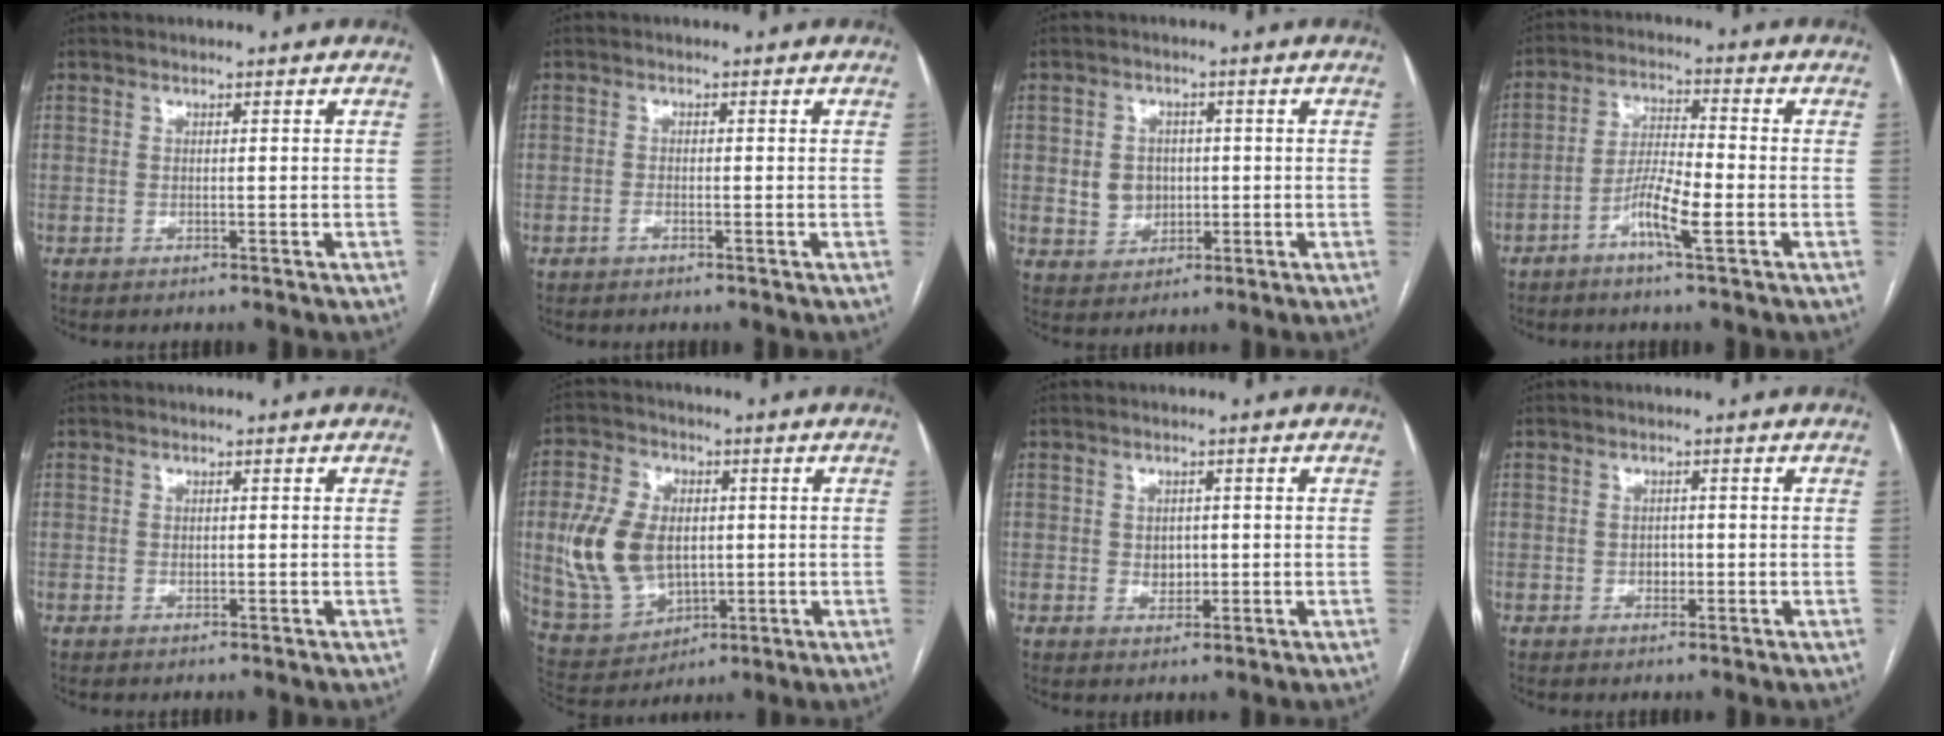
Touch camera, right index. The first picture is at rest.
{"total": 1.0, "force": [-0.5, 0.4, 0.7], "torque": [-0.015, 0.001, -0.009]}
{"total": 5.1, "force": [0.2, 4.6, 2.2], "torque": [-0.035, 0.011, 0.012]}
{"total": 7.0, "force": [-3.2, 0.7, 6.2], "torque": [-0.122, 0.003, -0.061]}
{"total": 0.6, "force": [0.0, 0.4, 0.4], "torque": [-0.006, 0.000, 0.000]}
{"total": 14.5, "force": [0.4, 9.9, 10.6], "torque": [-0.236, 0.018, 0.028]}
{"total": 2.6, "force": [0.0, 2.0, 1.6], "torque": [-0.019, 0.001, 0.005]}
{"total": 1.6, "force": [-0.3, 1.2, 0.9], "torque": [-0.013, 0.003, -0.003]}